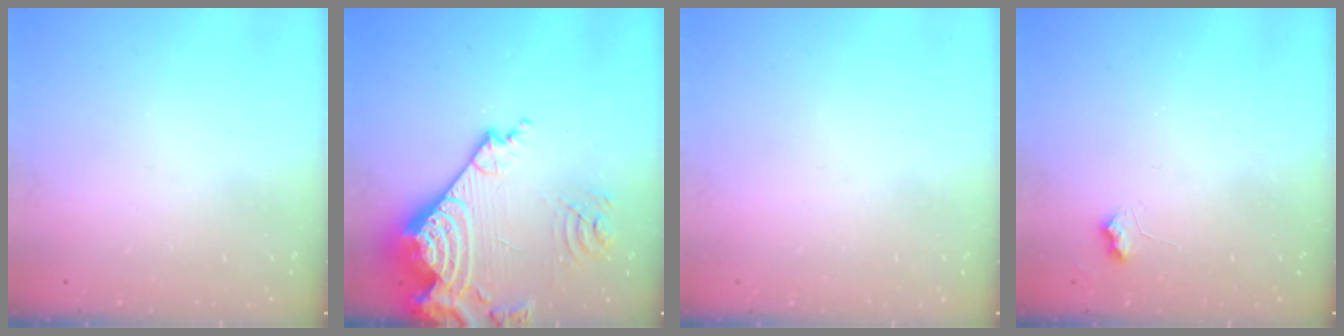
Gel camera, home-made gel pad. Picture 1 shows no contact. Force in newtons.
{"total": 23.5, "press": 23.4, "slide": 2.7}
{"total": 0.0}
{"total": 3.7, "press": 3.7, "slide": 0.5}